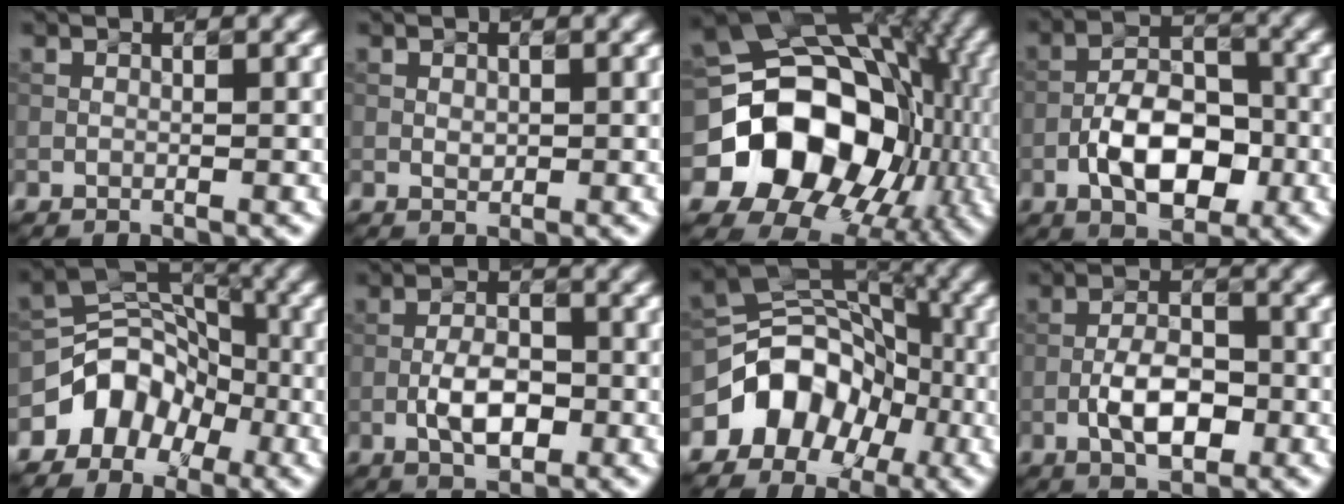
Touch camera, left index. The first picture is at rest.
{"total": 0.7, "force": [0.0, 0.5, 0.5], "torque": [-0.007, -0.001, 0.003]}
{"total": 16.6, "force": [-3.1, 13.1, 9.7], "torque": [-0.149, -0.011, -0.051]}
{"total": 7.1, "force": [-2.6, 3.8, 5.4], "torque": [-0.082, 0.010, -0.047]}
{"total": 5.4, "force": [-2.8, 4.2, 1.9], "torque": [-0.013, 0.011, -0.056]}
{"total": 4.1, "force": [-1.3, 2.0, 3.3], "torque": [-0.057, 0.004, -0.027]}
{"total": 7.1, "force": [-3.1, 5.5, 3.3], "torque": [-0.025, 0.016, -0.064]}
{"total": 4.8, "force": [-1.7, 2.3, 3.9], "torque": [-0.064, 0.006, -0.033]}